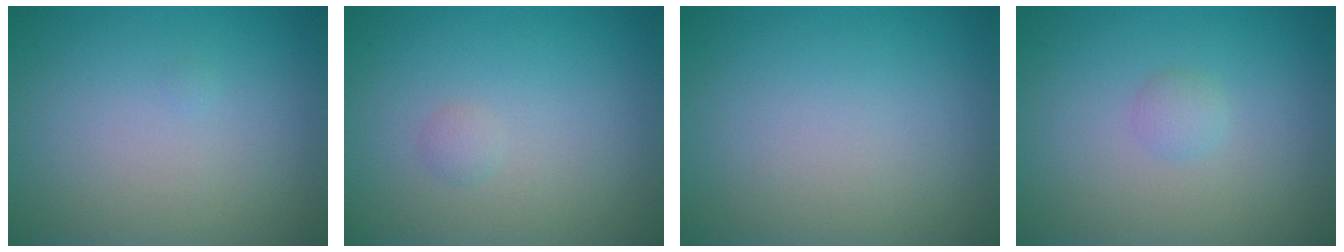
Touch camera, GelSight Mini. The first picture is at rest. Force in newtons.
{"total": 0.6, "press": 0.6, "slide": 0.0}
{"total": 0.0}
{"total": 1.0, "press": 1.0, "slide": 0.0}